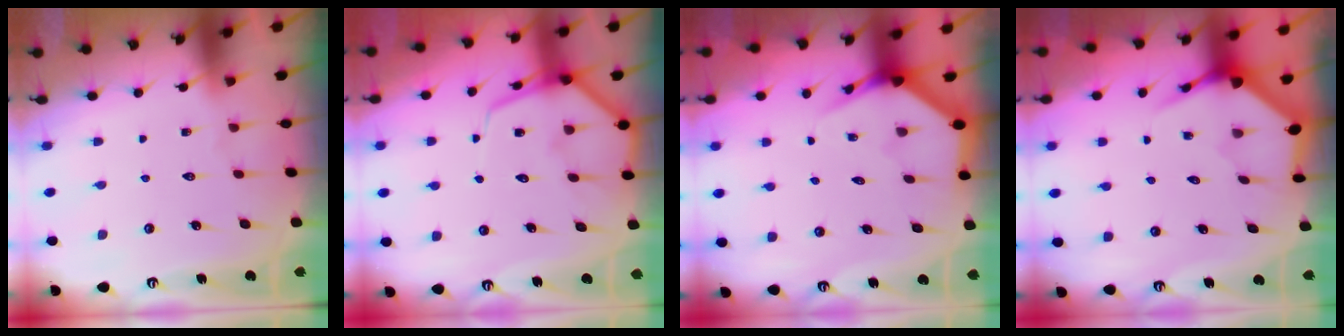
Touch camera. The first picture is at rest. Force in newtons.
{"total": 7.6, "press": 7.5, "slide": 0.9}
{"total": 3.9, "press": 3.9, "slide": 0.2}
{"total": 3.9, "press": 3.9, "slide": 0.5}